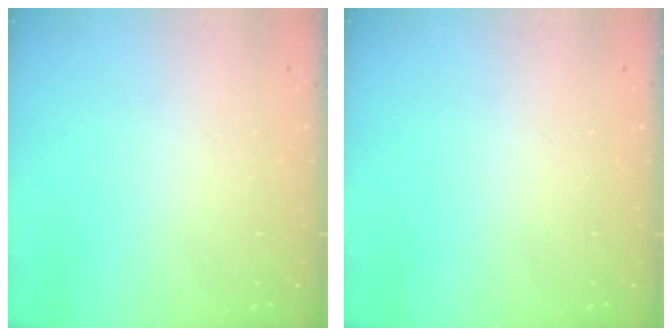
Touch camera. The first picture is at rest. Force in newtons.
{"total": 0.0}